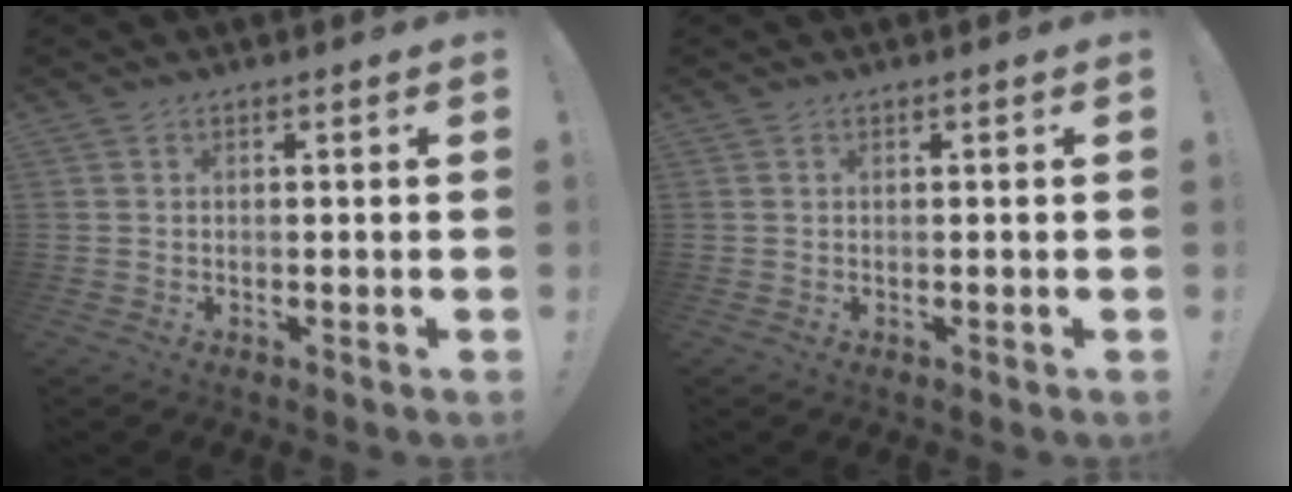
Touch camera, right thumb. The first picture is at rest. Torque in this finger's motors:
{"motor_torque": [0.09, -0.03, 0.07, 0.05, -0.02]}